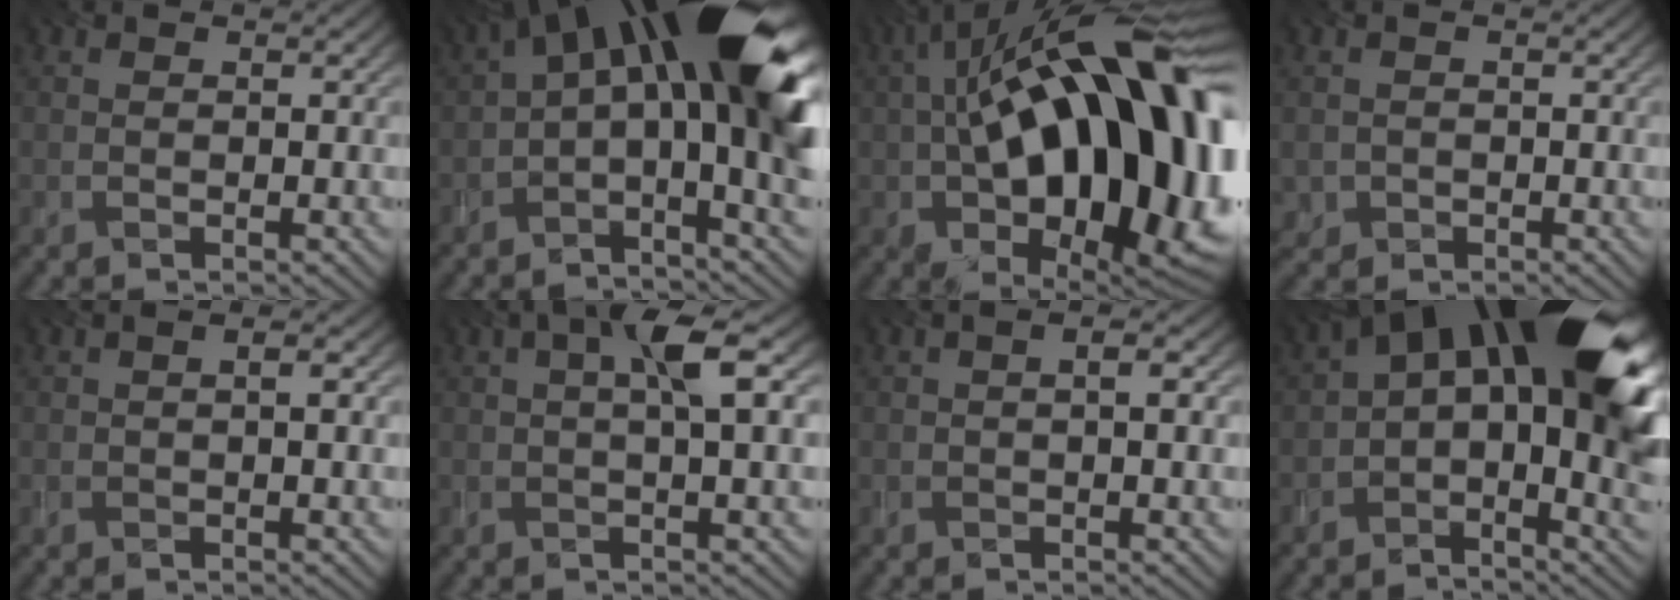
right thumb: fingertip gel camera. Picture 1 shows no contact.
{"total": 17.6, "force": [3.1, 6.0, 16.3], "torque": [-0.258, 0.027, 0.043]}
{"total": 21.2, "force": [0.0, 9.8, 18.8], "torque": [-0.288, 0.020, -0.009]}
{"total": 1.3, "force": [-0.4, 1.2, -0.2], "torque": [-0.003, -0.003, -0.011]}
{"total": 1.2, "force": [-0.1, 0.3, 1.1], "torque": [-0.013, 0.002, -0.003]}
{"total": 5.1, "force": [0.9, 0.6, 5.0], "torque": [-0.081, 0.014, 0.010]}
{"total": 1.8, "force": [-0.1, 0.5, 1.7], "torque": [-0.022, 0.004, -0.003]}
{"total": 18.1, "force": [3.9, 8.2, 15.6], "torque": [-0.224, 0.018, 0.065]}